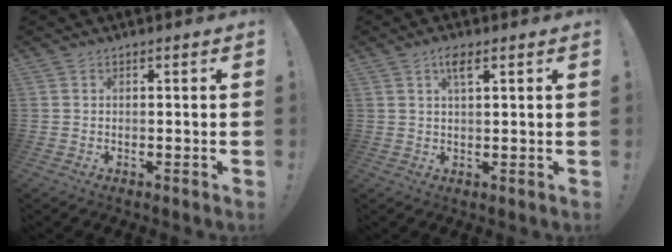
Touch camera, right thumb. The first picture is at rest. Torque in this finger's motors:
{"motor_torque": [0.08, 0.79, 0.24, -0.19, 0.04]}